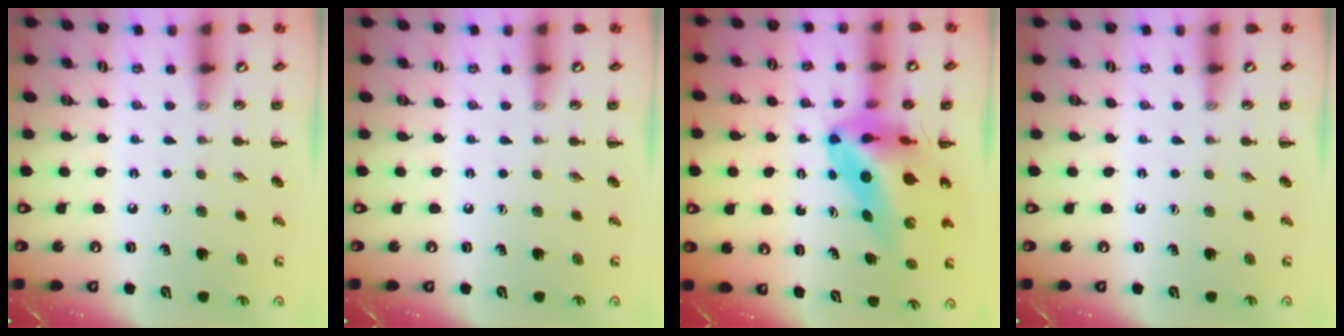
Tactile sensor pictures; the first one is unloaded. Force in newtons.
{"total": 0.0}
{"total": 12.0, "press": 11.4, "slide": 3.7}
{"total": 0.0}